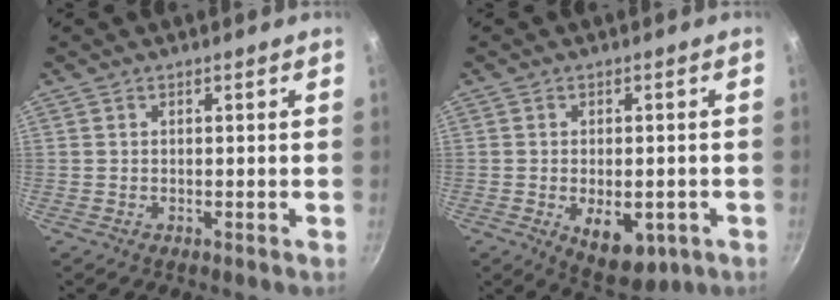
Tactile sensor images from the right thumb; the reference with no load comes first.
{"total": 9.4, "force": [-2.8, 5.2, 7.3], "torque": [-0.073, 0.000, -0.023]}